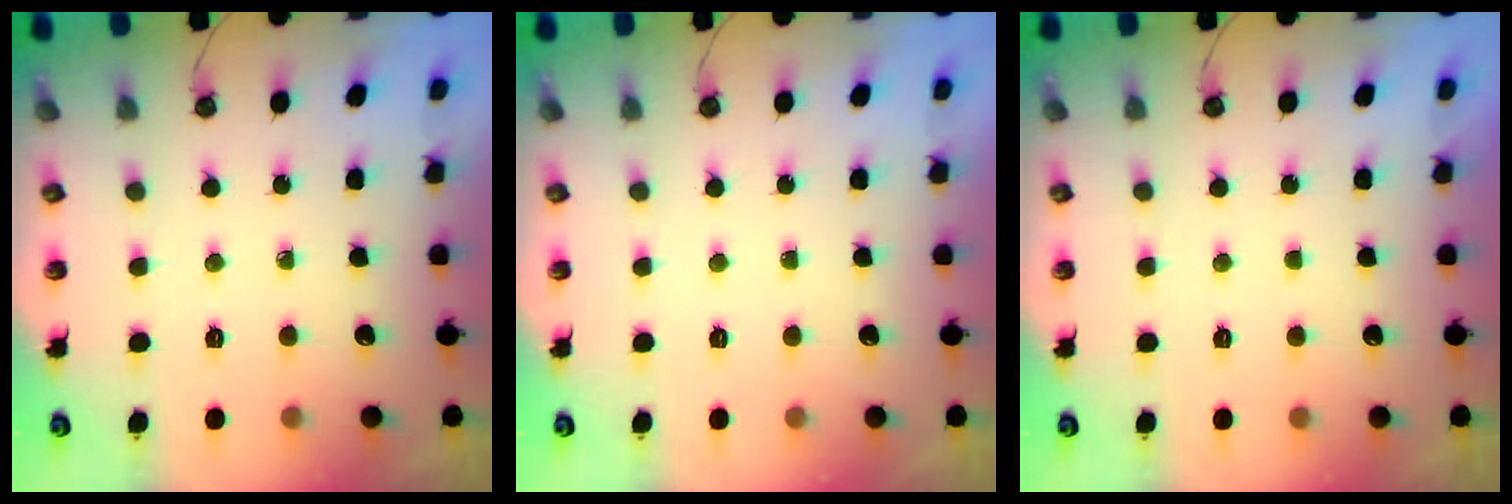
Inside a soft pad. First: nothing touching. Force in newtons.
{"total": 0.0}
{"total": 0.0}